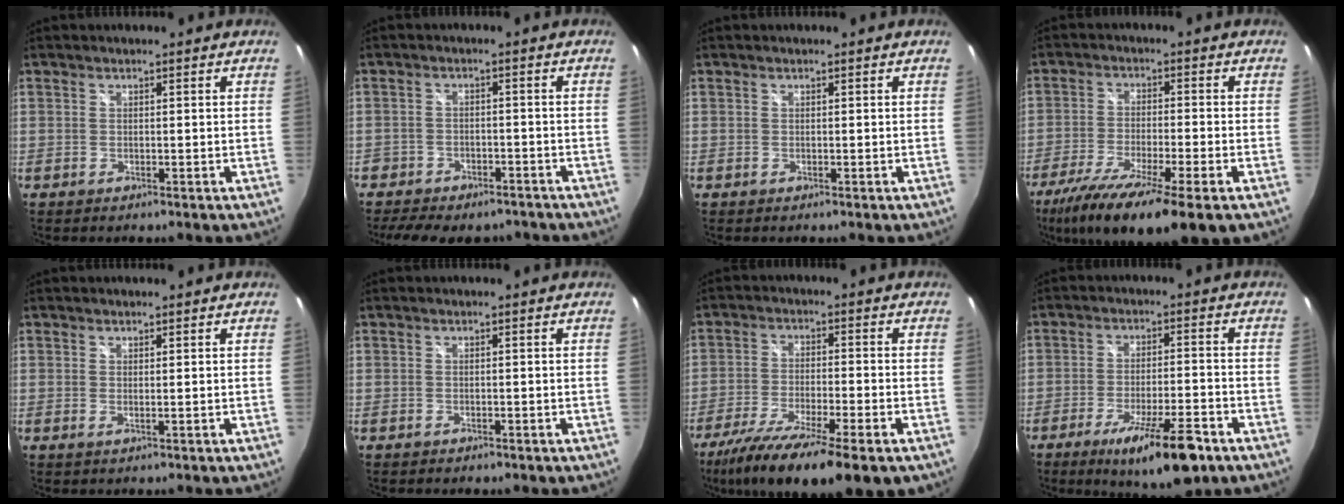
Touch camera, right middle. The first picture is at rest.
{"total": 12.6, "force": [-9.9, 5.9, 5.1], "torque": [-0.126, -0.009, -0.141]}
{"total": 0.0}
{"total": 16.1, "force": [-10.5, 2.1, 12.0], "torque": [-0.232, -0.055, -0.179]}
{"total": 0.6, "force": [0.3, -0.1, 0.4], "torque": [-0.009, 0.000, 0.005]}
{"total": 1.3, "force": [-1.0, 0.7, 0.5], "torque": [-0.012, -0.002, -0.012]}
{"total": 17.2, "force": [-12.0, 2.8, 12.1], "torque": [-0.233, -0.049, -0.202]}
{"total": 13.9, "force": [-8.7, 2.9, 10.4], "torque": [-0.180, -0.024, -0.134]}